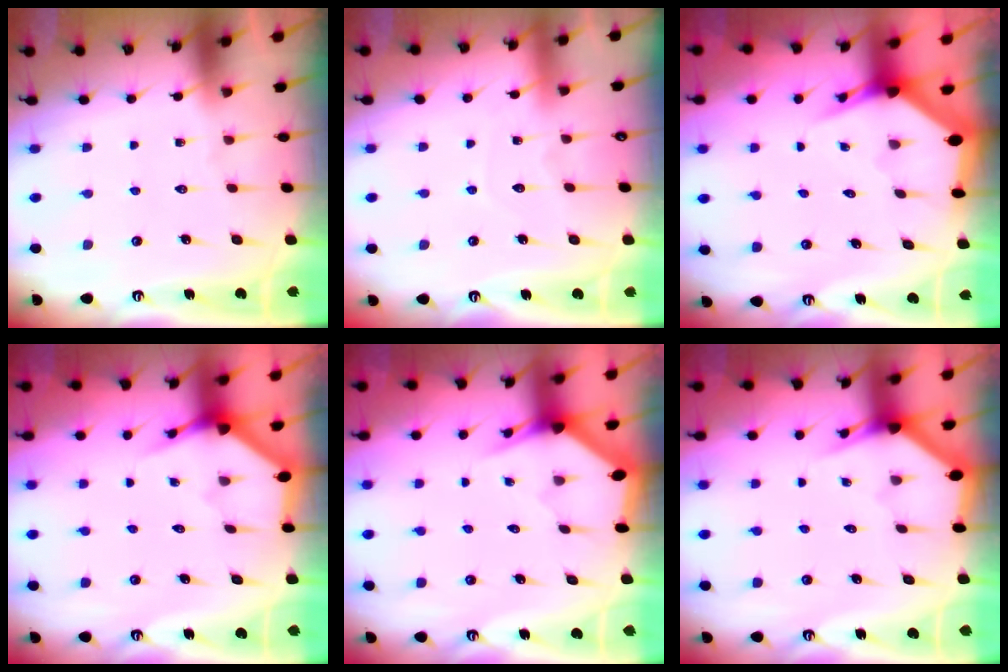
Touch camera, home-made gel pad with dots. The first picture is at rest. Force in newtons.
{"total": 4.5, "press": 4.5, "slide": 0.5}
{"total": 3.7, "press": 3.6, "slide": 0.3}
{"total": 3.6, "press": 3.6, "slide": 0.2}
{"total": 3.0, "press": 3.0, "slide": 0.1}
{"total": 2.6, "press": 2.6, "slide": 0.1}